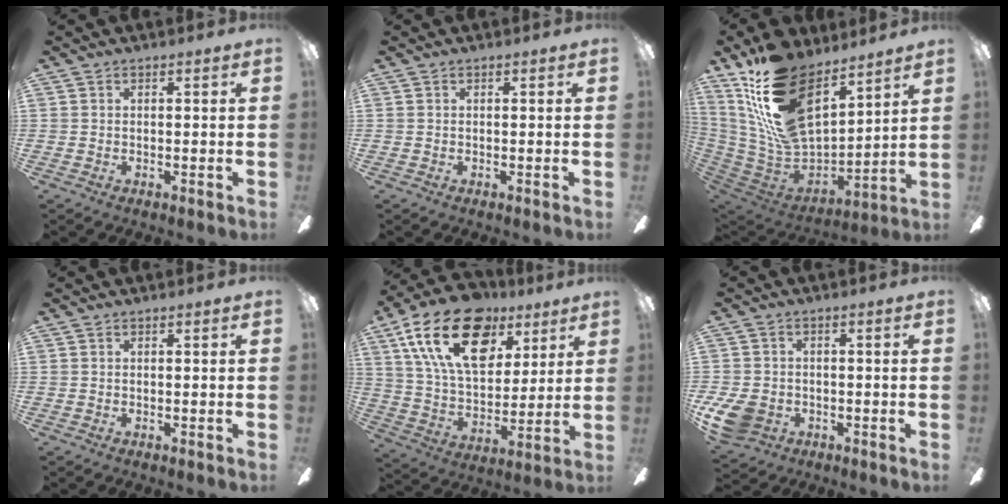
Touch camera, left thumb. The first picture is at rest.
{"total": 0.0}
{"total": 22.8, "force": [14.1, 11.6, 13.7], "torque": [-0.290, -0.089, 0.257]}
{"total": 0.0}
{"total": 24.4, "force": [12.0, 14.4, 15.6], "torque": [-0.278, -0.045, 0.209]}
{"total": 8.0, "force": [-3.0, 6.1, 4.2], "torque": [-0.095, 0.014, -0.055]}